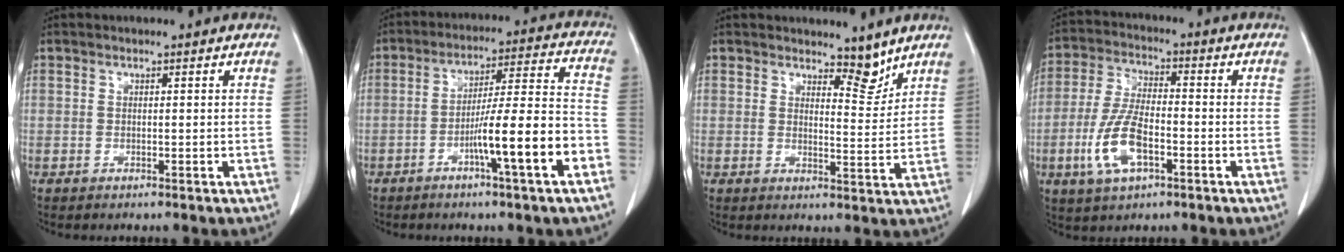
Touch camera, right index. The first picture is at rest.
{"total": 13.0, "force": [-5.4, -0.1, 11.8], "torque": [-0.188, 0.009, -0.086]}
{"total": 4.1, "force": [3.6, 1.3, 1.4], "torque": [-0.012, -0.013, 0.054]}
{"total": 9.7, "force": [-3.3, 3.7, 8.3], "torque": [-0.190, -0.005, -0.062]}